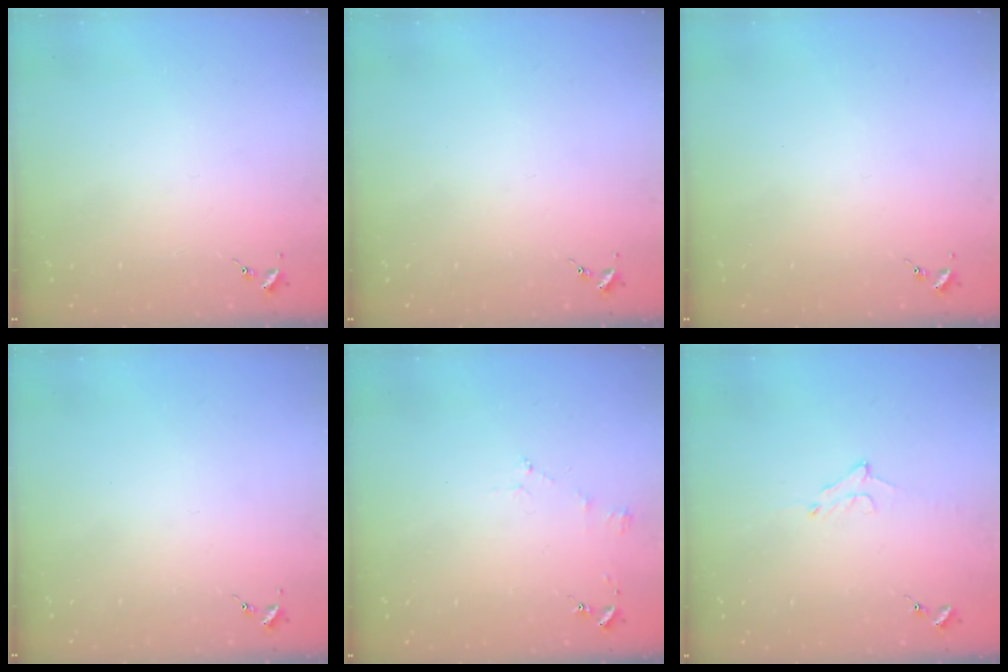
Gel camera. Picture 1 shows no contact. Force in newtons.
{"total": 0.0}
{"total": 0.0}
{"total": 0.0}
{"total": 3.9, "press": 3.9, "slide": 0.5}
{"total": 7.5, "press": 7.5, "slide": 0.9}